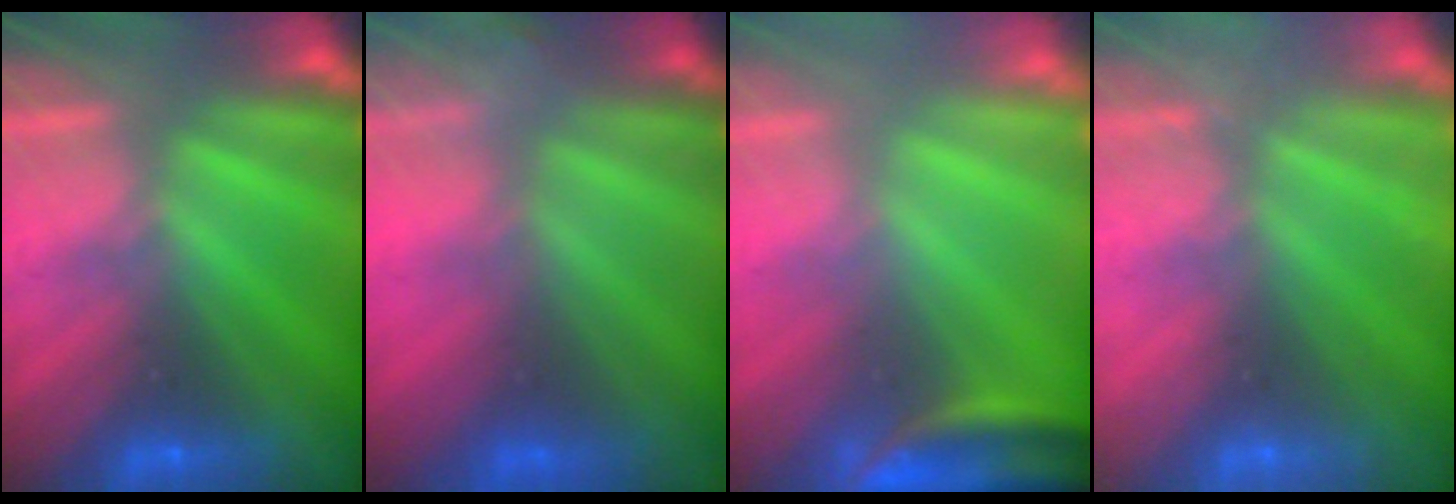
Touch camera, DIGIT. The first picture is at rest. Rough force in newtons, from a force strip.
{"total": 8.3}
{"total": 3.8}
{"total": 2.7}